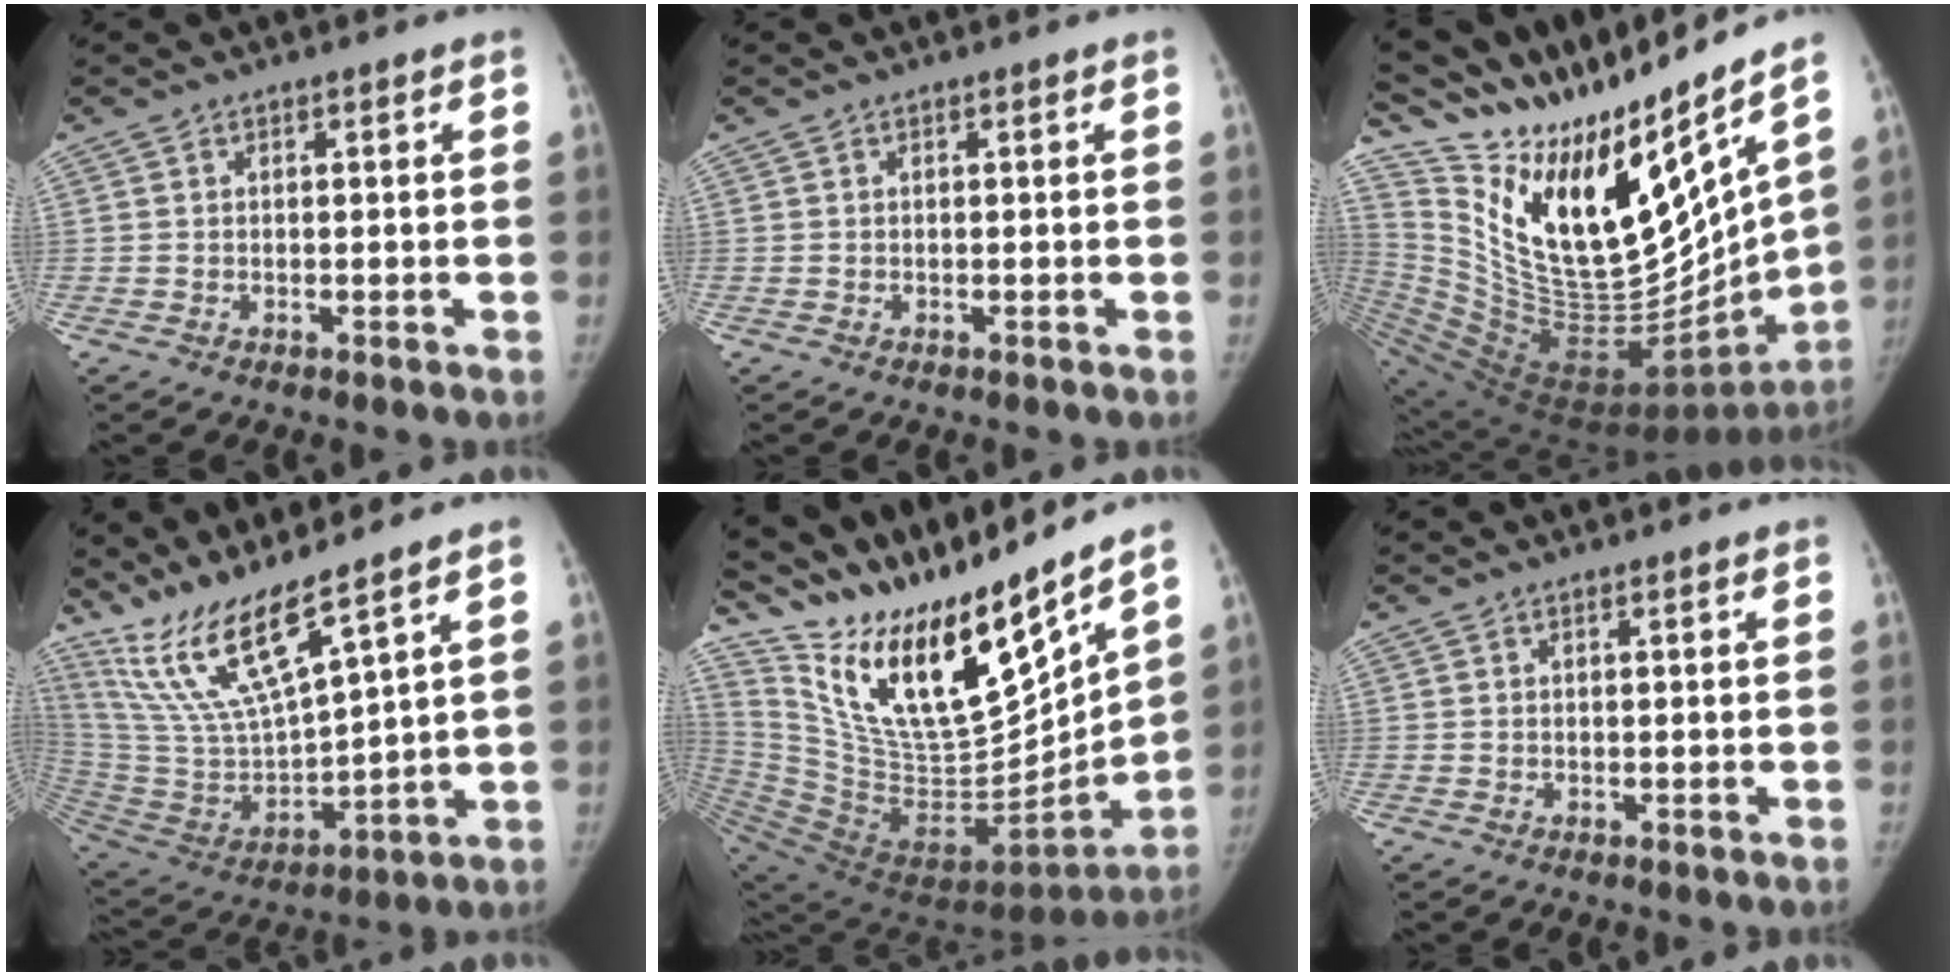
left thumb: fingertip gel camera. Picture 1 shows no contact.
{"total": 0.0}
{"total": 32.2, "force": [22.1, 7.5, 22.3], "torque": [-0.330, -0.126, 0.392]}
{"total": 15.7, "force": [12.1, 1.6, 9.9], "torque": [-0.188, -0.067, 0.259]}
{"total": 28.7, "force": [22.0, 6.0, 17.4], "torque": [-0.250, -0.120, 0.396]}
{"total": 0.0}